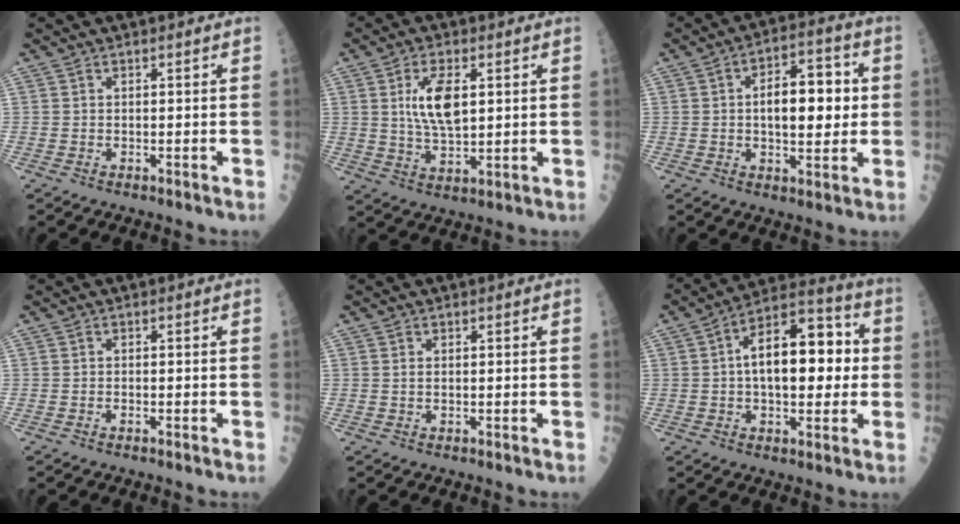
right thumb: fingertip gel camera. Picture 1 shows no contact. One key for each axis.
{"total": 9.1, "fx": 2.1, "fy": 4.0, "fz": 7.8, "tx": -0.136, "ty": -0.012, "tz": 0.042}
{"total": 12.2, "fx": 0.9, "fy": 6.0, "fz": 10.6, "tx": -0.127, "ty": 0.014, "tz": 0.009}
{"total": 0.0}
{"total": 0.6, "fx": 0.1, "fy": 0.2, "fz": 0.5, "tx": -0.012, "ty": -0.001, "tz": 0.002}
{"total": 17.3, "fx": 1.2, "fy": 8.9, "fz": 14.8, "tx": -0.196, "ty": 0.031, "tz": 0.011}